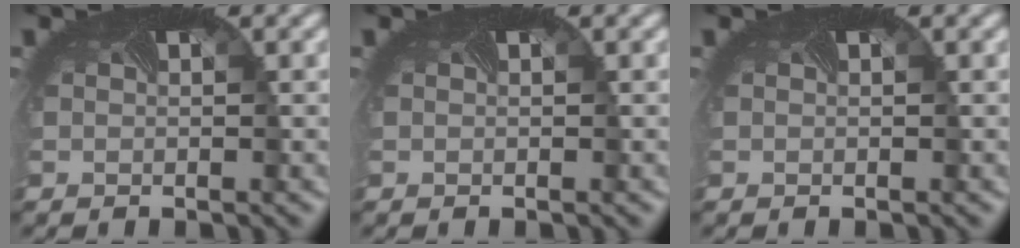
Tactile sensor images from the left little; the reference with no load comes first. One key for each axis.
{"total": 0.0}
{"total": 0.0}